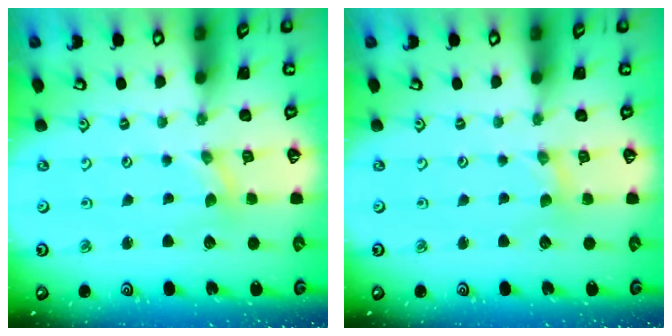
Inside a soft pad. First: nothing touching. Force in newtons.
{"total": 0.0}